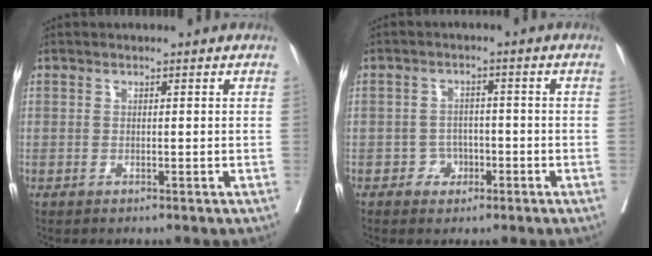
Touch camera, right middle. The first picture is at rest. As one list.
[{"total": 5.5, "force": [-2.6, 4.2, 2.5], "torque": [-0.033, 0.016, -0.038]}]